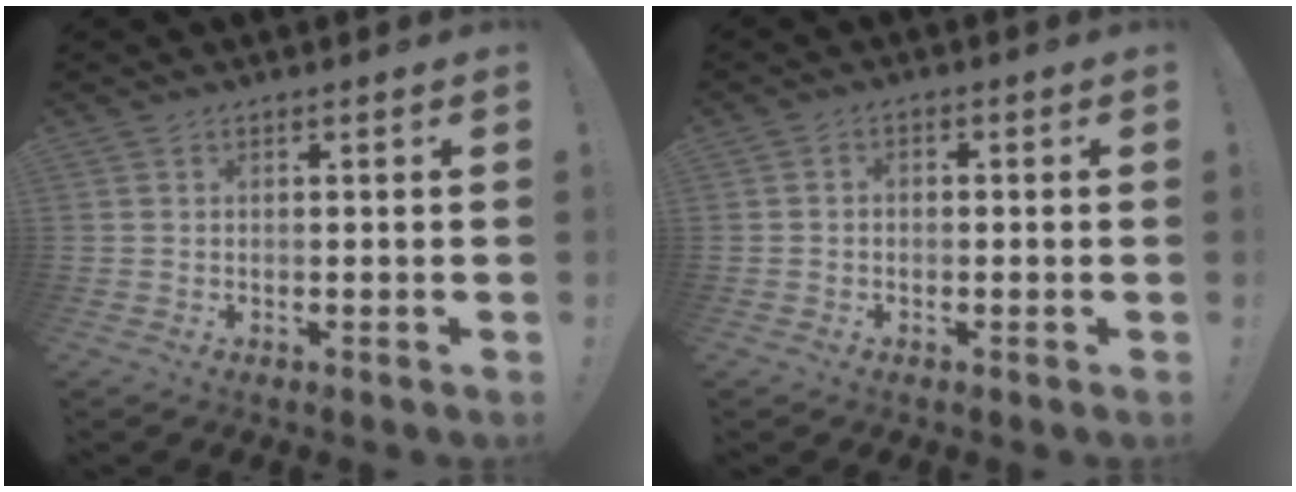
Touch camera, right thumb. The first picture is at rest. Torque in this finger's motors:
{"motor_torque": [-0.21, 0.11, -0.39, 0.04, 0.05]}